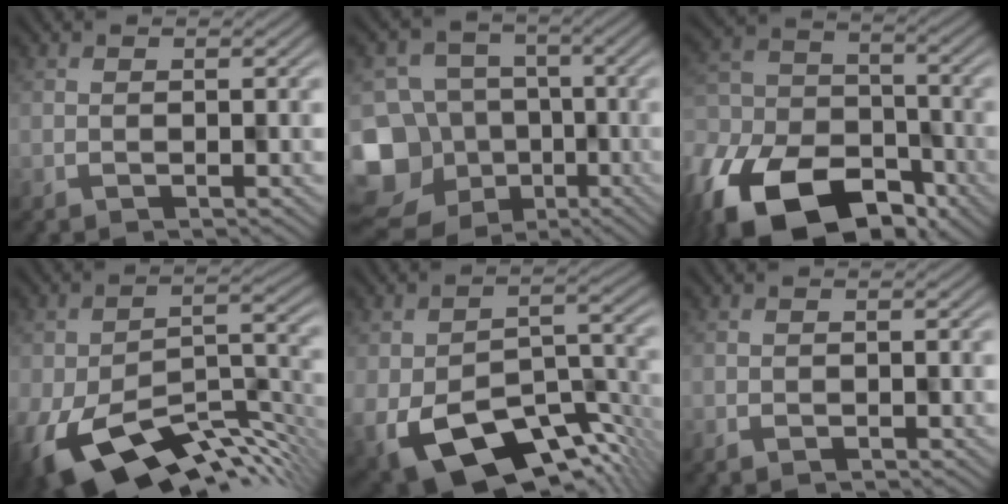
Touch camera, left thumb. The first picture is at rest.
{"total": 16.3, "force": [-8.1, 13.0, 5.5], "torque": [-0.181, -0.055, -0.109]}
{"total": 18.0, "force": [-11.6, 10.3, 9.1], "torque": [-0.222, -0.061, -0.183]}
{"total": 14.8, "force": [-7.4, 7.7, 10.3], "torque": [-0.202, -0.050, -0.107]}
{"total": 13.9, "force": [-6.5, 7.0, 10.1], "torque": [-0.179, -0.037, -0.104]}
{"total": 0.8, "force": [-0.6, 0.4, 0.2], "torque": [-0.004, -0.002, -0.008]}